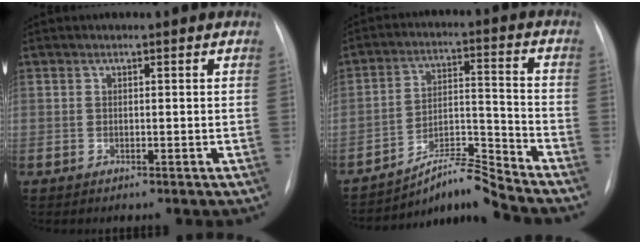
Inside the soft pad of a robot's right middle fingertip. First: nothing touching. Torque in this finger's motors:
{"motor_torque": [-0.39, -0.46, -0.06, 0.01]}